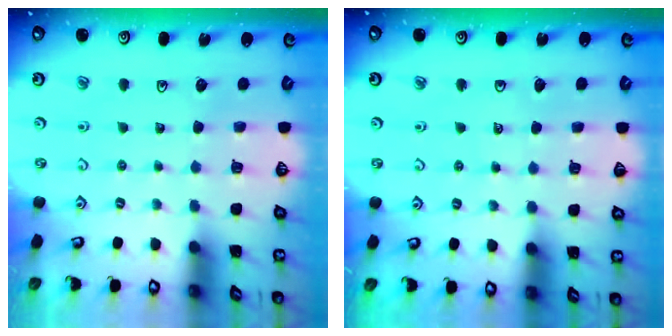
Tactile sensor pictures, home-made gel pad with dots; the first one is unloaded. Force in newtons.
{"total": 2.9, "press": 2.9, "slide": 0.2}